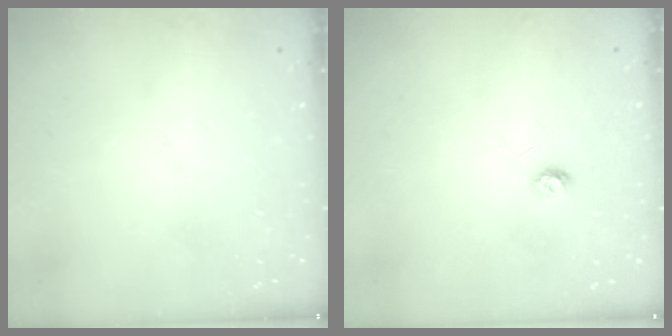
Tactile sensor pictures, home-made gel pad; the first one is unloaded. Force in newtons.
{"total": 3.9, "press": 3.9, "slide": 0.5}